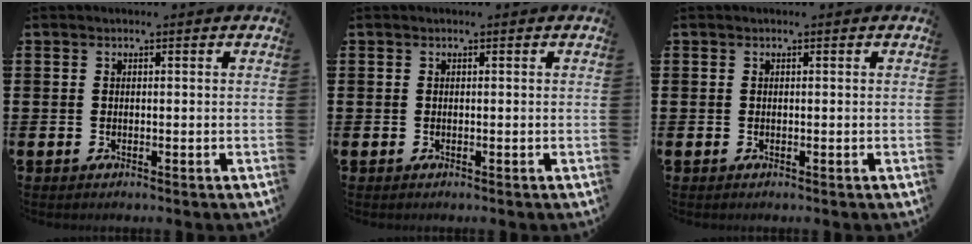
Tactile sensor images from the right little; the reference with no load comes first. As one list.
[{"total": 0.0}, {"total": 0.0}]